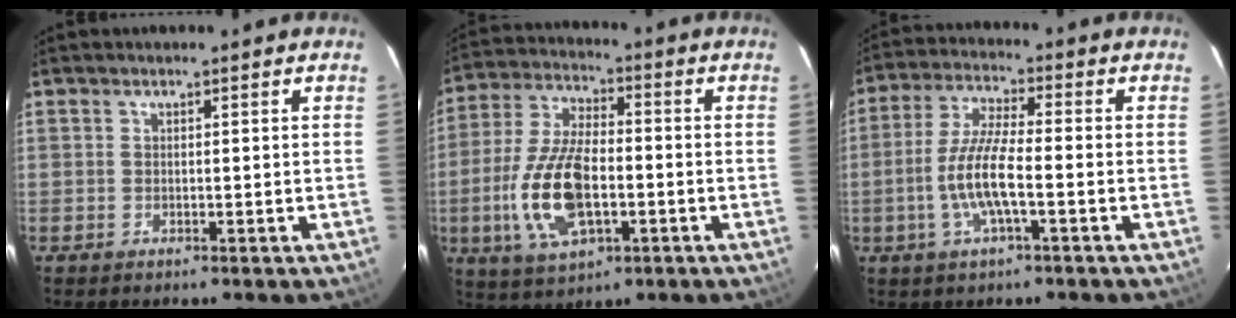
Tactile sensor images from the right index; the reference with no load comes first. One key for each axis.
{"total": 15.5, "fx": -3.7, "fy": 7.0, "fz": 13.3, "tx": -0.283, "ty": -0.003, "tz": -0.065}
{"total": 9.3, "fx": -2.7, "fy": 1.5, "fz": 8.8, "tx": -0.183, "ty": -0.002, "tz": -0.053}